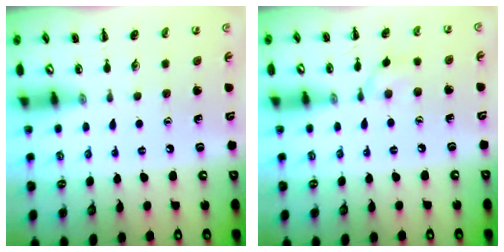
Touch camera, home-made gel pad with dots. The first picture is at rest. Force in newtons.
{"total": 4.2, "press": 4.0, "slide": 1.3}